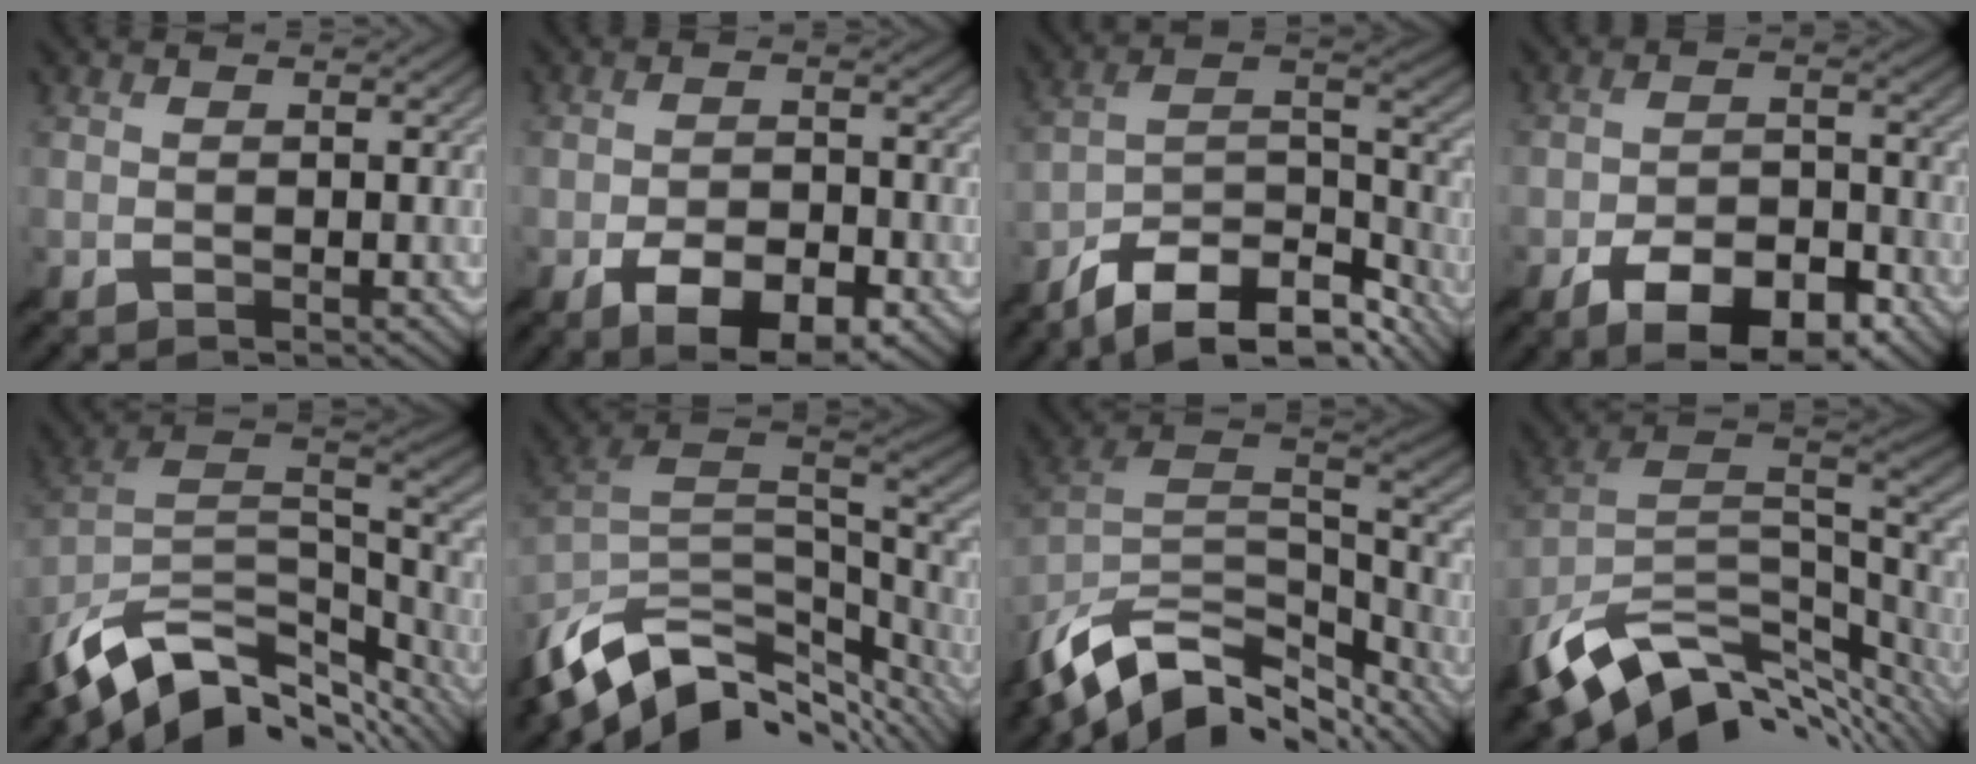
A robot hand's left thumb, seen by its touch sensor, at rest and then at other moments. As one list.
[{"total": 8.8, "force": [-4.5, 4.0, 6.4], "torque": [-0.110, -0.001, -0.077]}, {"total": 14.2, "force": [-10.3, 5.1, 8.3], "torque": [-0.174, -0.005, -0.173]}, {"total": 10.7, "force": [-6.4, 4.9, 7.1], "torque": [-0.116, 0.002, -0.113]}, {"total": 13.9, "force": [-8.0, 6.9, 9.0], "torque": [-0.208, -0.012, -0.135]}, {"total": 12.8, "force": [-7.4, 6.0, 8.5], "torque": [-0.213, -0.016, -0.119]}, {"total": 14.8, "force": [-9.6, 6.9, 9.0], "torque": [-0.226, -0.015, -0.156]}, {"total": 14.3, "force": [-7.2, 7.2, 10.1], "torque": [-0.225, -0.018, -0.120]}]